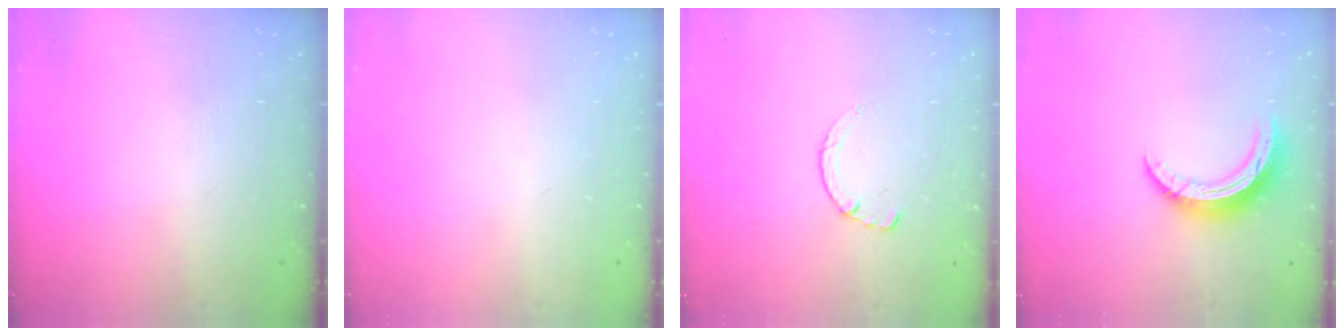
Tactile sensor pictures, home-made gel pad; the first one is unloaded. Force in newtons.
{"total": 0.0}
{"total": 1.8, "press": 1.7, "slide": 0.3}
{"total": 9.9, "press": 9.9, "slide": 0.5}